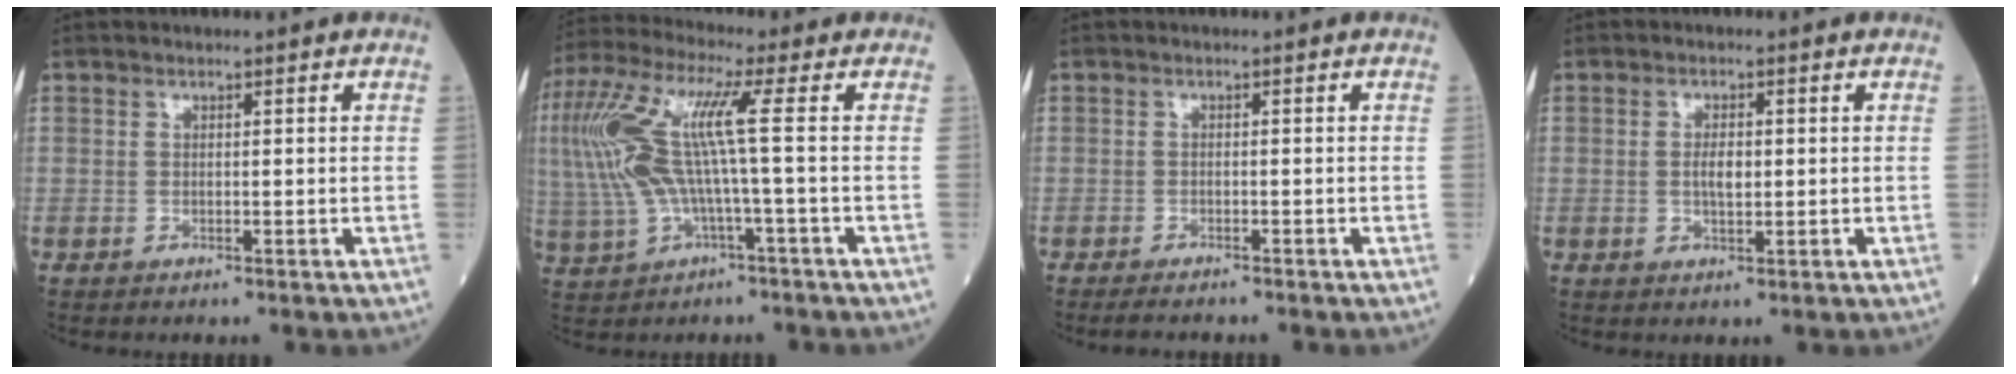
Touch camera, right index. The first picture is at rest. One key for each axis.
{"total": 13.6, "fx": 1.1, "fy": 1.3, "fz": 13.5, "tx": -0.309, "ty": 0.028, "tz": 0.019}
{"total": 2.4, "fx": -2.2, "fy": 0.4, "fz": 0.9, "tx": -0.016, "ty": -0.005, "tz": -0.031}
{"total": 2.6, "fx": 0.0, "fy": 0.9, "fz": 2.4, "tx": -0.046, "ty": 0.000, "tz": 0.000}